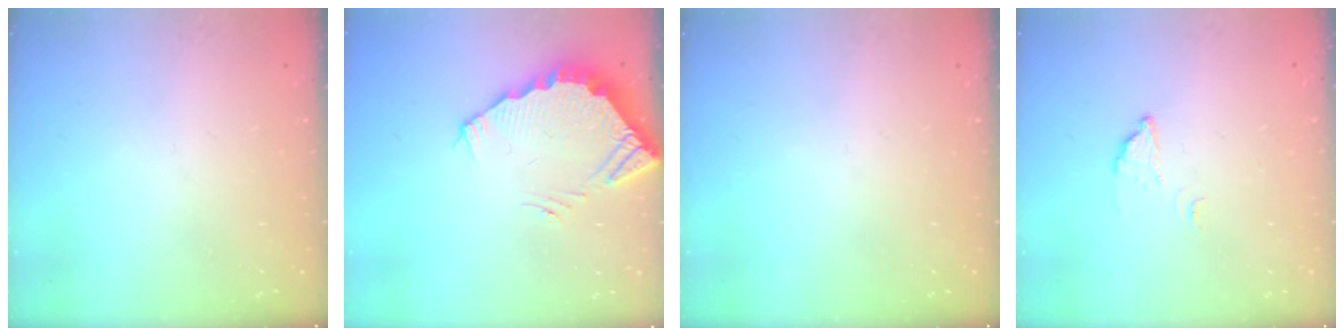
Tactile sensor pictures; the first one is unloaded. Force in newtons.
{"total": 3.7, "press": 3.7, "slide": 0.3}
{"total": 0.0}
{"total": 2.5, "press": 2.5, "slide": 0.1}